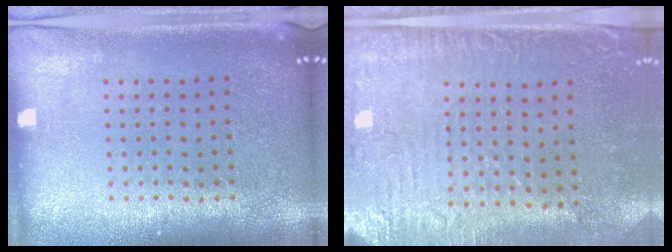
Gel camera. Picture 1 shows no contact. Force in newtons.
{"total": 3.1, "press": 2.5, "slide": 1.8}